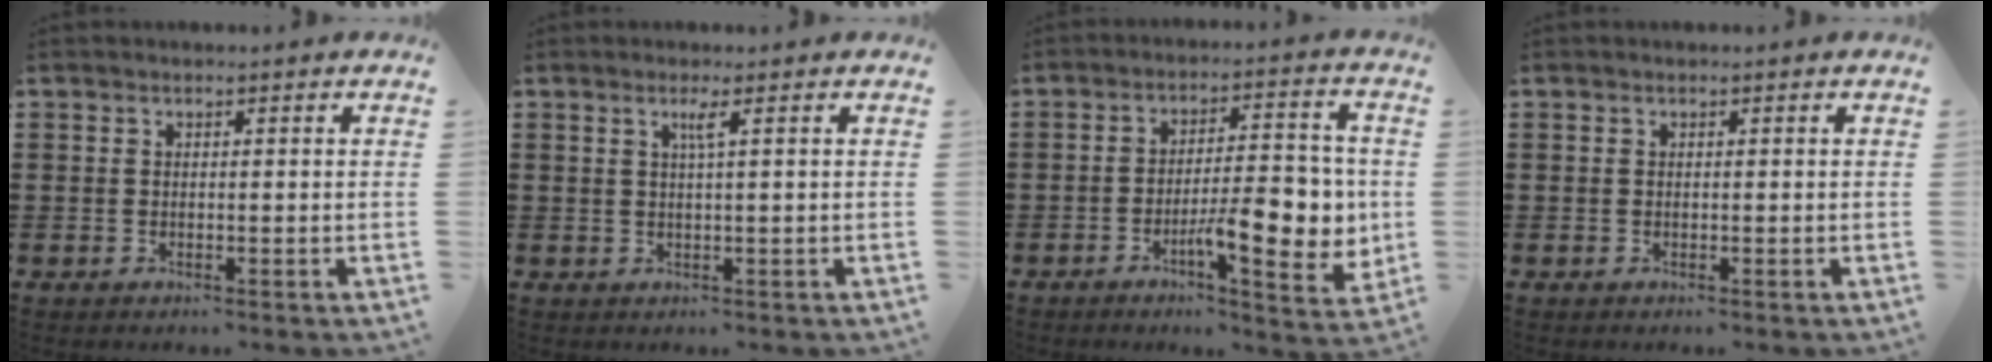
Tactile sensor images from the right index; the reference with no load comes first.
{"total": 1.9, "force": [0.6, -0.3, 1.7], "torque": [-0.034, -0.004, 0.008]}
{"total": 11.7, "force": [-2.6, 4.1, 10.6], "torque": [-0.144, -0.005, -0.043]}
{"total": 0.0}